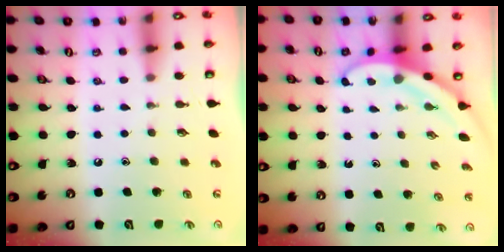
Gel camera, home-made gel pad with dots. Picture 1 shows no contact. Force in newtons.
{"total": 3.3, "press": 3.3, "slide": 0.2}